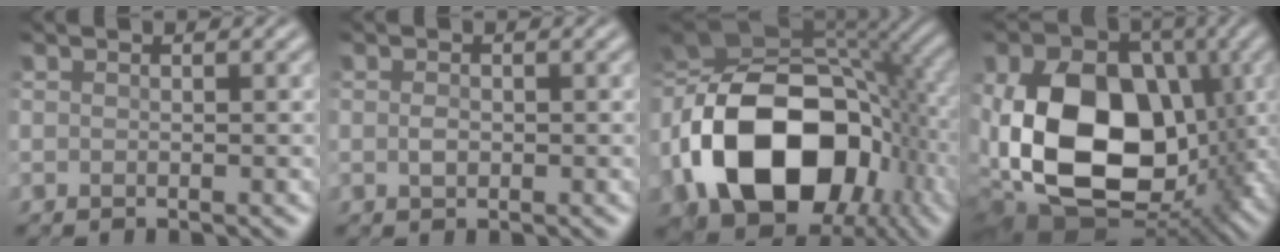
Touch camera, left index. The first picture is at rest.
{"total": 1.0, "force": [0.0, 0.6, 0.8], "torque": [-0.023, 0.001, -0.002]}
{"total": 19.0, "force": [-3.7, 12.8, 13.5], "torque": [-0.296, -0.018, -0.058]}
{"total": 18.1, "force": [-0.9, 12.9, 12.7], "torque": [-0.253, -0.024, -0.002]}